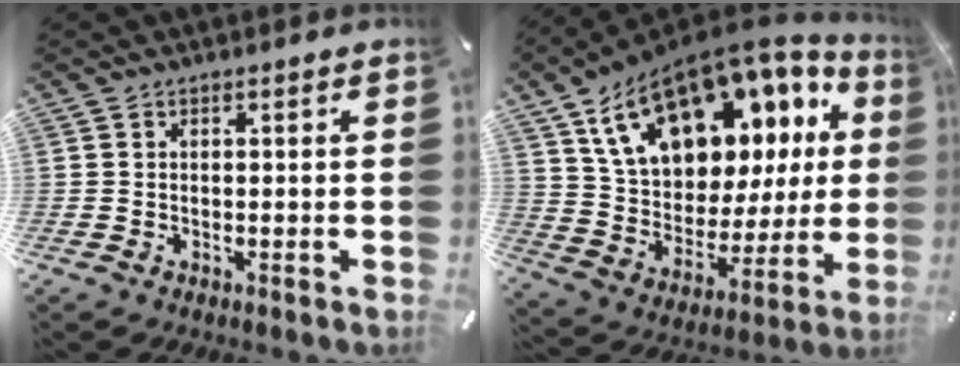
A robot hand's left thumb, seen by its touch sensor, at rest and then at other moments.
{"total": 19.4, "force": [10.4, 12.3, 10.9], "torque": [-0.173, -0.062, 0.191]}